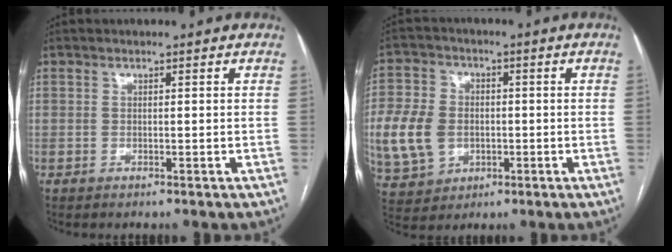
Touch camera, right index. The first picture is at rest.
{"total": 28.3, "force": [-4.4, 23.8, 14.6], "torque": [-0.466, 0.037, -0.056]}